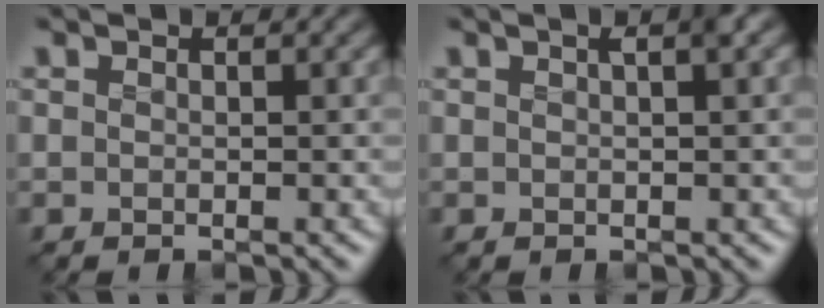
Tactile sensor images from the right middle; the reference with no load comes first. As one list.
[{"total": 1.6, "force": [0.5, 0.2, 1.5], "torque": [-0.019, 0.004, 0.005]}]